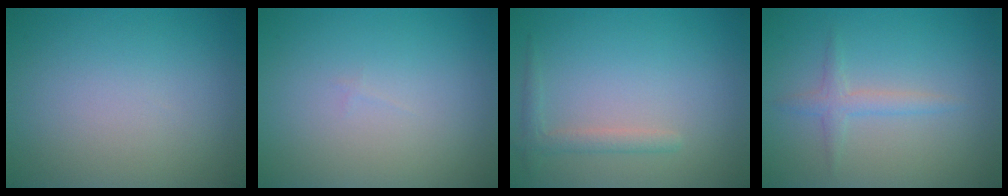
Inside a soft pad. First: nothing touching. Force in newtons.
{"total": 0.0}
{"total": 1.5, "press": 1.5, "slide": 0.1}
{"total": 1.7, "press": 1.7, "slide": 0.0}